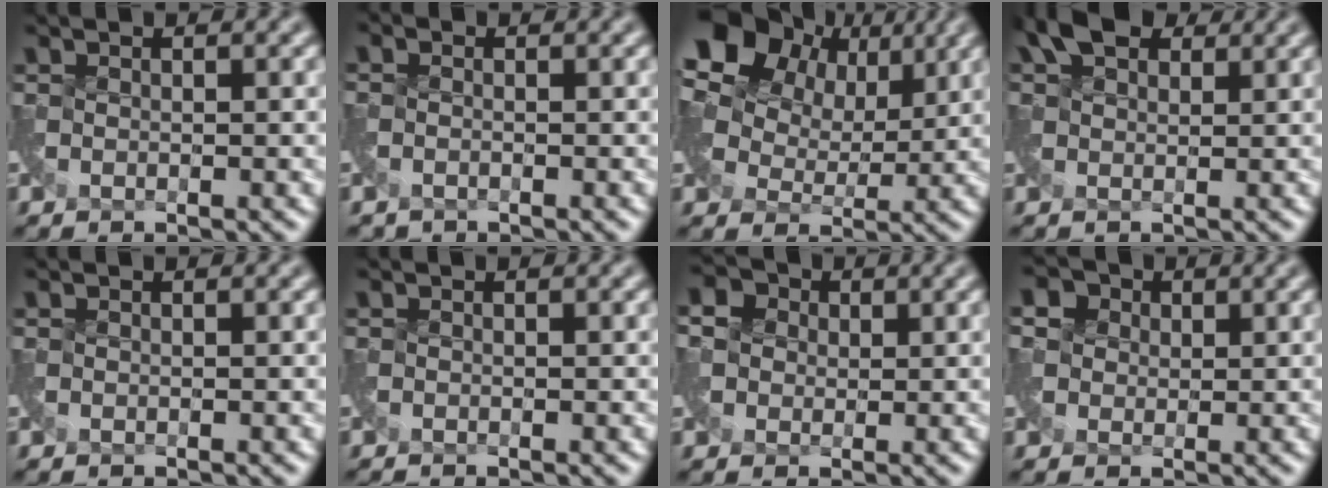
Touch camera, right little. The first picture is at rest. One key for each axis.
{"total": 1.2, "fx": -1.0, "fy": 0.2, "fz": -0.5, "tx": 0.010, "ty": -0.009, "tz": -0.025}
{"total": 14.9, "fx": 7.2, "fy": 9.6, "fz": 8.7, "tx": -0.171, "ty": 0.048, "tz": 0.109}
{"total": 3.8, "fx": 2.2, "fy": 2.5, "fz": 1.8, "tx": -0.032, "ty": 0.009, "tz": 0.035}
{"total": 0.0}
{"total": 0.8, "fx": -0.7, "fy": -0.3, "fz": 0.0, "tx": -0.005, "ty": -0.011, "tz": -0.020}
{"total": 2.7, "fx": 0.2, "fy": 2.6, "fz": 0.9, "tx": -0.014, "ty": 0.019, "tz": 0.000}
{"total": 2.7, "fx": 0.6, "fy": 2.6, "fz": 0.8, "tx": -0.014, "ty": 0.025, "tz": 0.002}